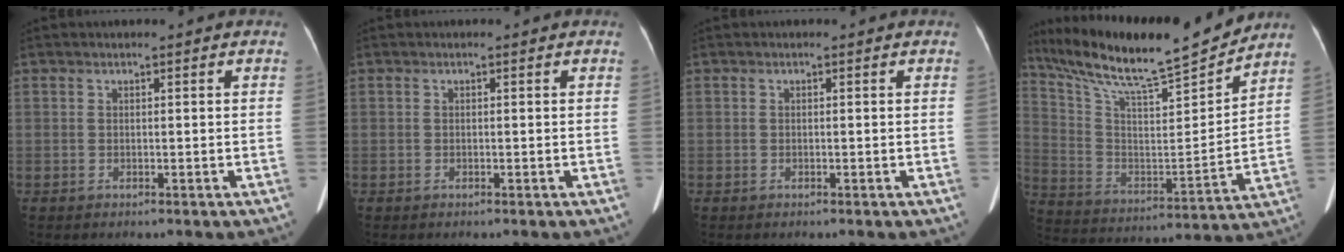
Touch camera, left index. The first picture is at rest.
{"total": 0.0}
{"total": 0.0}
{"total": 21.4, "force": [19.0, 0.9, 9.7], "torque": [-0.184, -0.016, 0.316]}